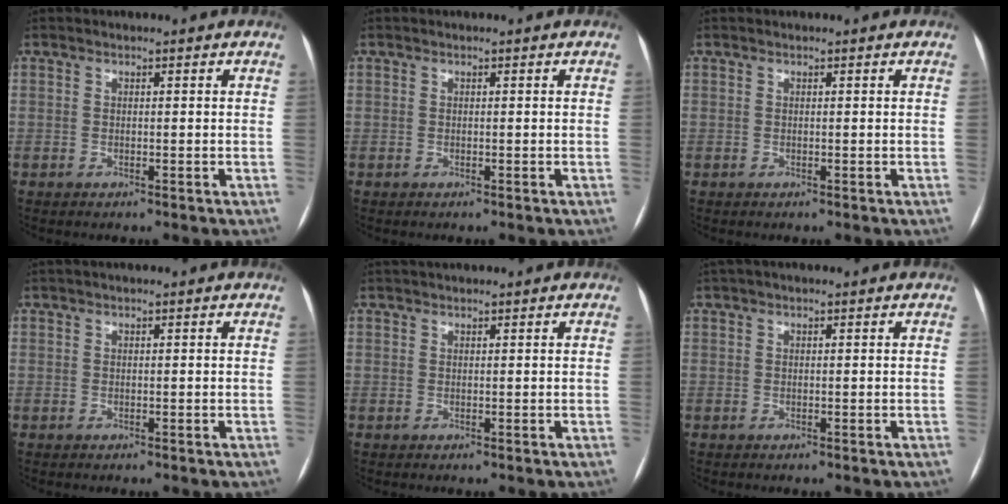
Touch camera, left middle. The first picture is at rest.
{"total": 0.0}
{"total": 0.0}
{"total": 1.6, "force": [1.3, 0.1, 0.9], "torque": [-0.011, 0.028, 0.023]}
{"total": 3.3, "force": [2.9, 0.5, 1.3], "torque": [-0.017, 0.036, 0.049]}
{"total": 2.5, "force": [1.9, 0.5, 1.6], "torque": [-0.028, 0.035, 0.034]}